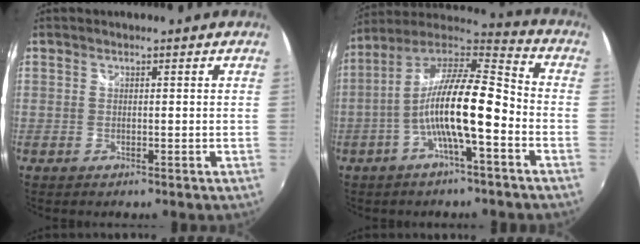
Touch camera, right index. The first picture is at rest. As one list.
[{"total": 15.1, "force": [-4.2, 2.9, 14.2], "torque": [-0.259, 0.008, -0.084]}]